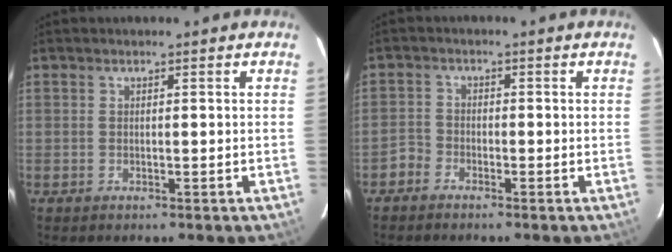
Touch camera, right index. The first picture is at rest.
{"total": 2.4, "force": [-1.9, 1.5, 0.0], "torque": [-0.004, 0.007, -0.042]}